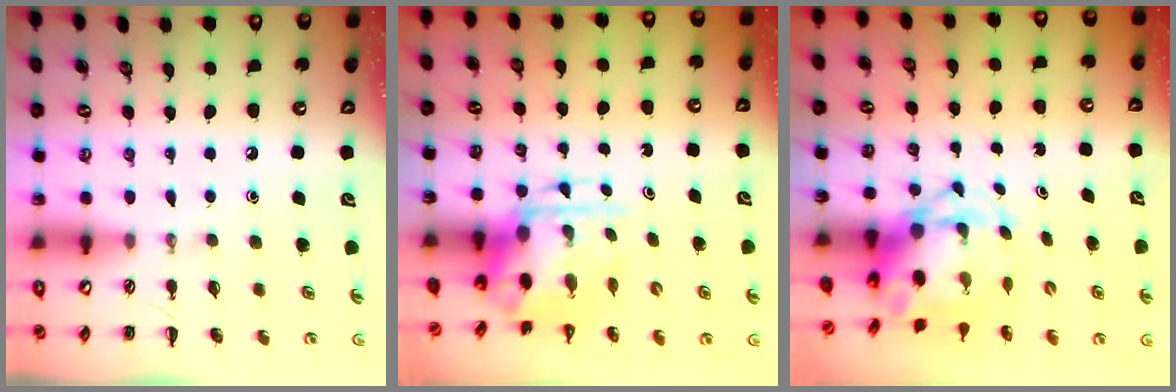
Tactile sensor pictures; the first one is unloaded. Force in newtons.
{"total": 5.7, "press": 5.5, "slide": 1.3}
{"total": 4.2, "press": 4.1, "slide": 0.9}